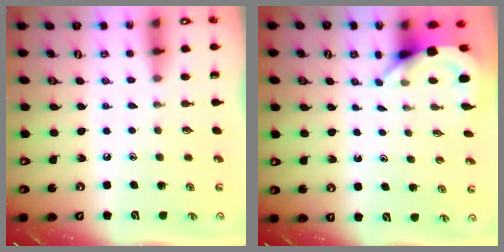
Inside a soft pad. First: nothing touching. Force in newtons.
{"total": 3.7, "press": 3.7, "slide": 0.2}